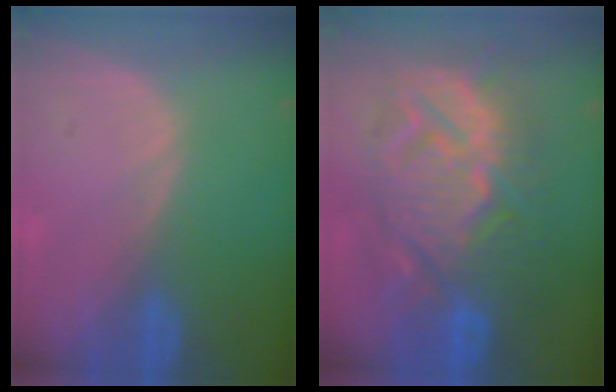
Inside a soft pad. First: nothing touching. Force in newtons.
{"total": 14.0, "press": 13.9, "slide": 1.4}